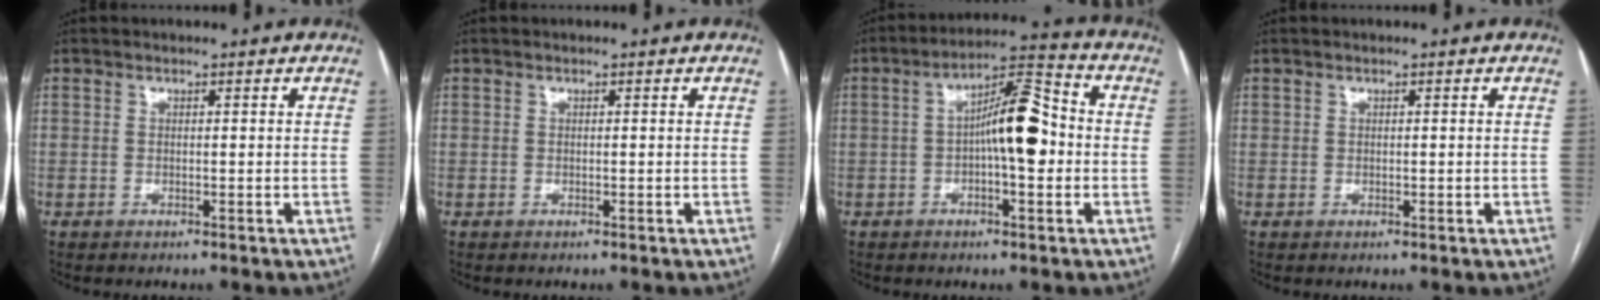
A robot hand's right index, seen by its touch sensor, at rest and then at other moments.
{"total": 0.0}
{"total": 10.1, "force": [-0.4, 2.5, 9.8], "torque": [-0.163, 0.026, -0.011]}
{"total": 0.6, "force": [0.2, 0.5, 0.3], "torque": [-0.007, 0.002, 0.007]}